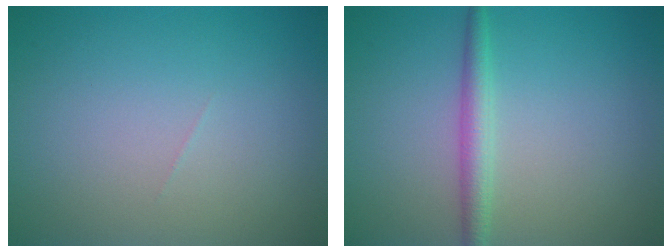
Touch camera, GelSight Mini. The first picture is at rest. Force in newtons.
{"total": 2.2, "press": 2.2, "slide": 0.0}